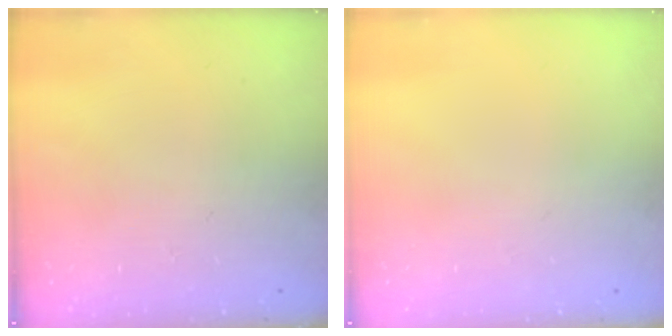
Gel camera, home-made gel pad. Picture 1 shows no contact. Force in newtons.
{"total": 0.0}